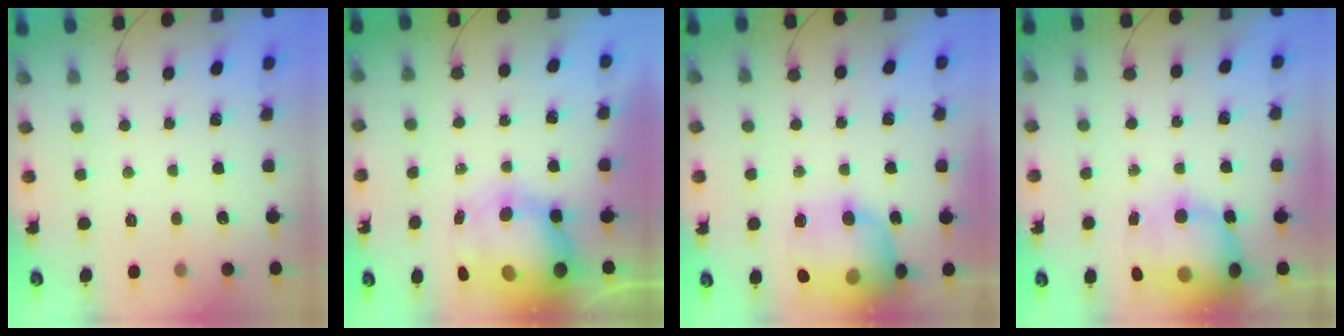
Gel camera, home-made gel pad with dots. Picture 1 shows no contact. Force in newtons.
{"total": 12.8, "press": 12.4, "slide": 3.1}
{"total": 19.9, "press": 19.8, "slide": 2.1}
{"total": 16.0, "press": 15.5, "slide": 3.9}